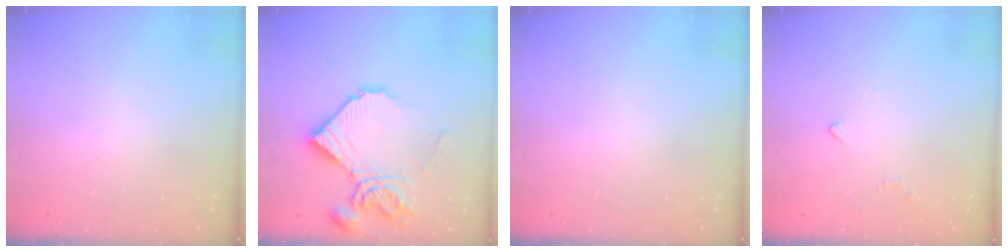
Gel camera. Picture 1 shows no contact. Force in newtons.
{"total": 14.3, "press": 14.2, "slide": 1.7}
{"total": 0.0}
{"total": 2.0, "press": 1.9, "slide": 0.5}